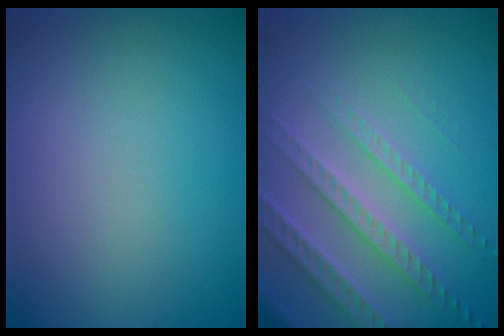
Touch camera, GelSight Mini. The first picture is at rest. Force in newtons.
{"total": 4.4, "press": 3.9, "slide": 1.9}